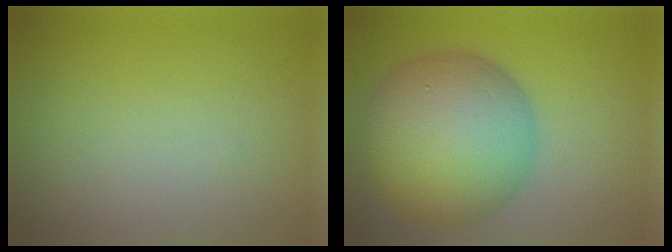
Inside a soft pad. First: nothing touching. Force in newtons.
{"total": 11.9, "press": 11.9, "slide": 0.3}